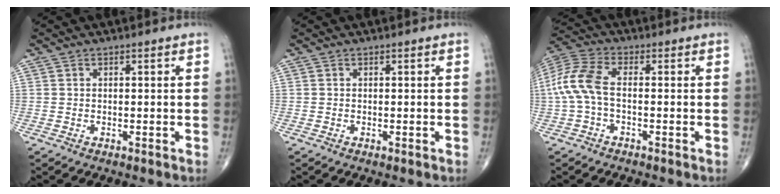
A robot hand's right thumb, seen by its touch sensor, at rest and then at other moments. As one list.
[{"total": 0.0}, {"total": 8.5, "force": [-0.8, 4.1, 7.4], "torque": [-0.179, 0.025, -0.023]}]